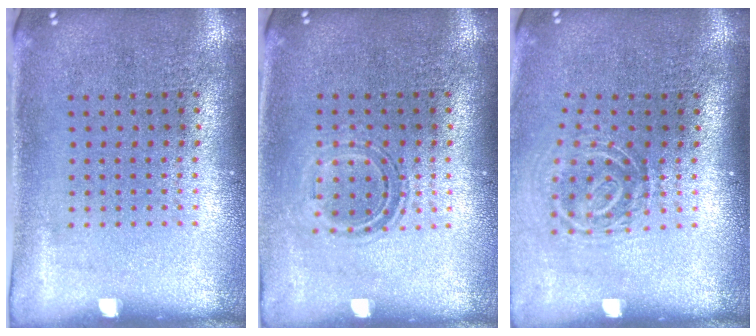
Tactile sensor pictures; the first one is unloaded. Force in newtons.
{"total": 1.1, "press": 0.9, "slide": 0.7}
{"total": 1.8, "press": 1.2, "slide": 1.4}